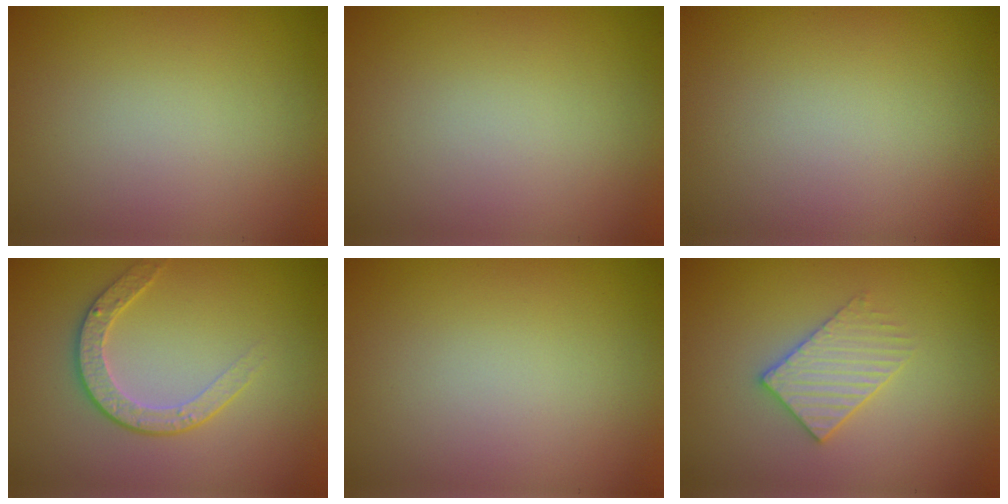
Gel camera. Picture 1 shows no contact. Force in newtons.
{"total": 0.0}
{"total": 0.0}
{"total": 2.6, "press": 2.0, "slide": 1.7}
{"total": 0.0}
{"total": 3.0, "press": 3.0, "slide": 0.5}